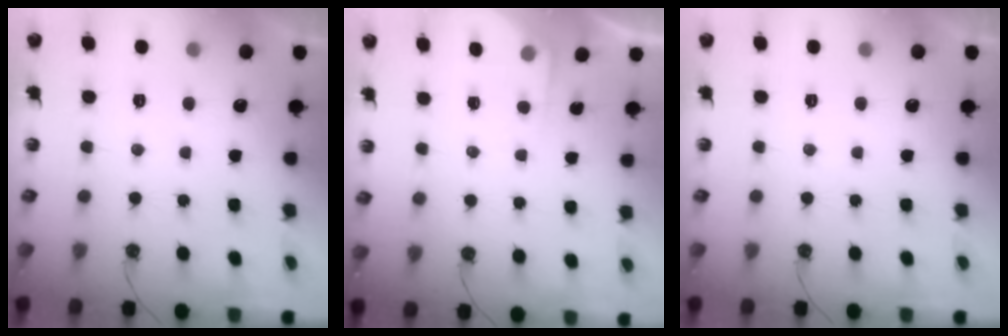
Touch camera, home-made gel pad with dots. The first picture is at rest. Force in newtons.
{"total": 2.0, "press": 2.0, "slide": 0.3}
{"total": 0.0}